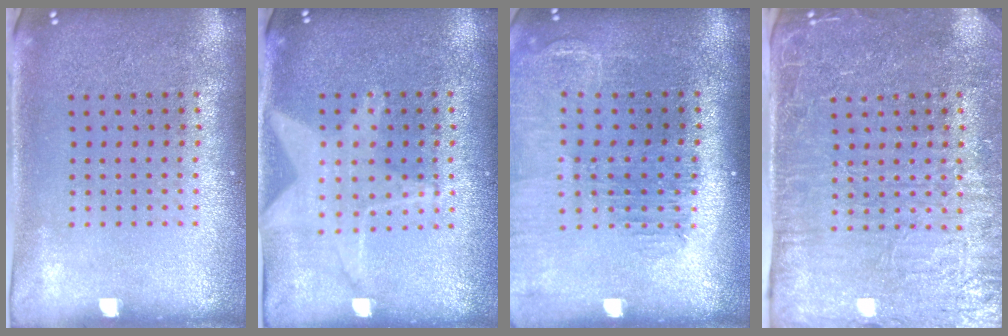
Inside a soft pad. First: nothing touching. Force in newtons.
{"total": 1.2, "press": 1.2, "slide": 0.3}
{"total": 1.5, "press": 1.5, "slide": 0.0}
{"total": 4.4, "press": 4.0, "slide": 1.9}